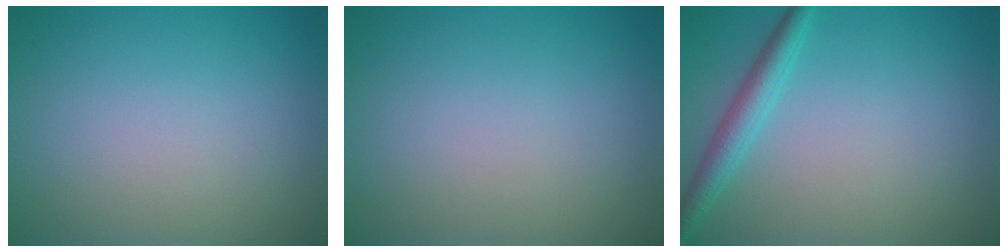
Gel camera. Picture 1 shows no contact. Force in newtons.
{"total": 0.0}
{"total": 2.6, "press": 2.6, "slide": 0.1}